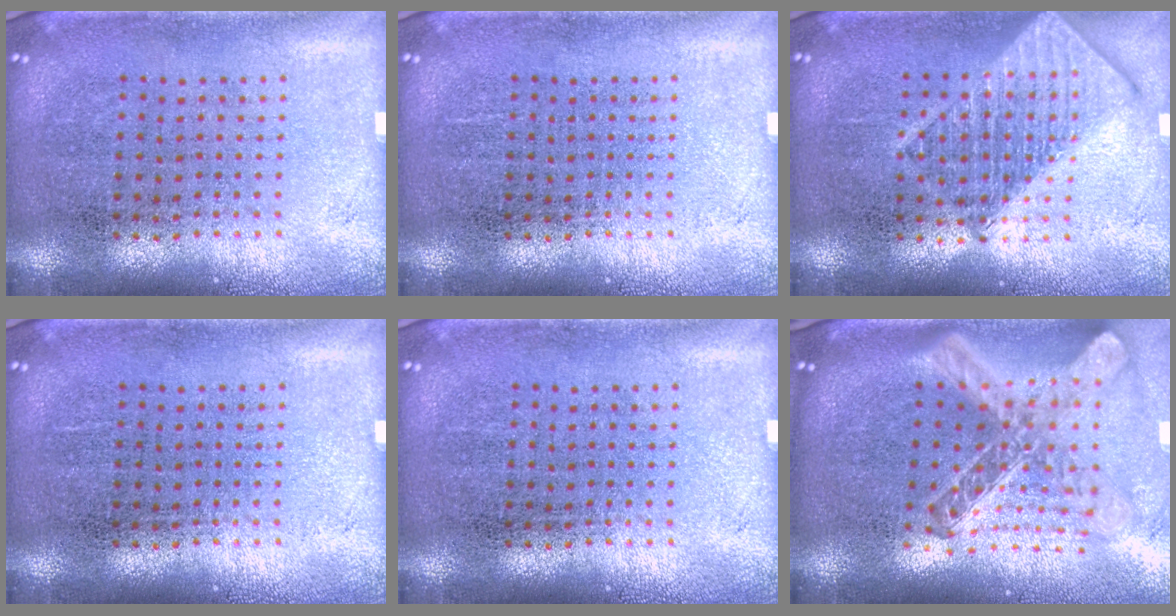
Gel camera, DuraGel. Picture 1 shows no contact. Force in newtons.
{"total": 0.0}
{"total": 2.7, "press": 2.7, "slide": 0.3}
{"total": 0.0}
{"total": 0.0}
{"total": 2.7, "press": 2.0, "slide": 1.9}